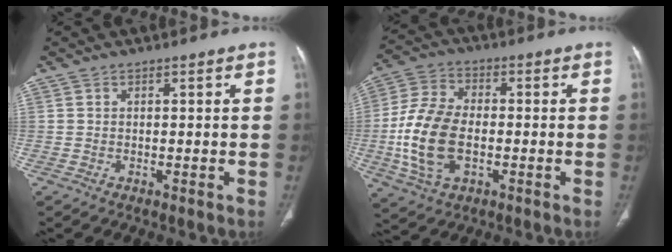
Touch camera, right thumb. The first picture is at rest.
{"total": 14.3, "force": [-2.3, 8.5, 11.2], "torque": [-0.231, 0.011, -0.041]}